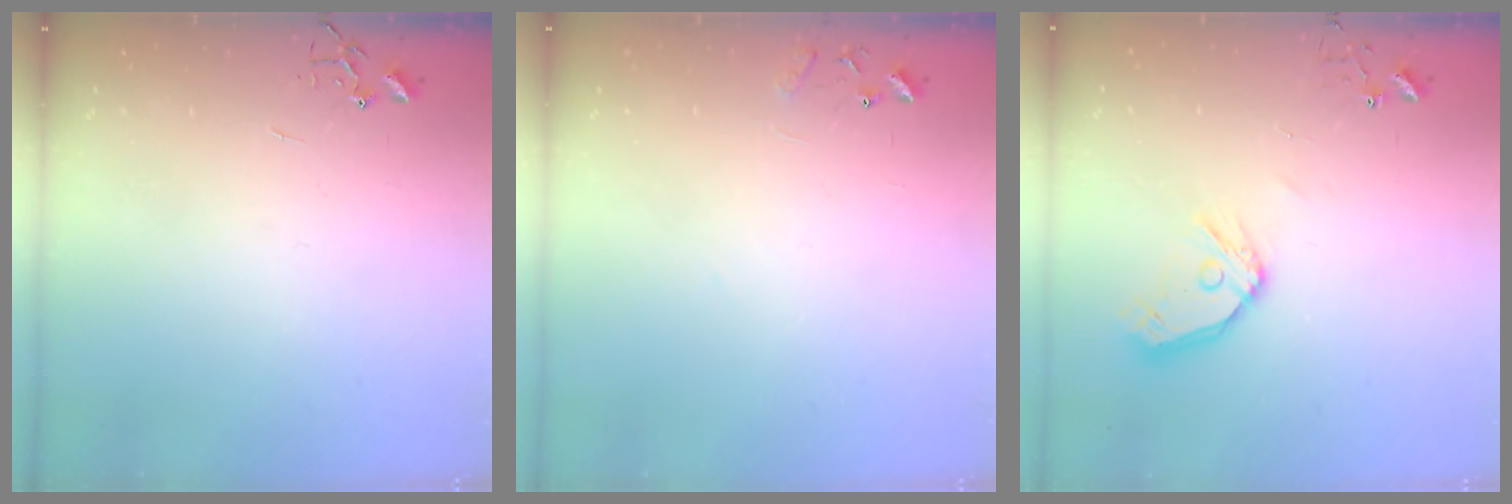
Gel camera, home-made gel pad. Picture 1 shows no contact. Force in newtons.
{"total": 8.3, "press": 8.3, "slide": 0.6}
{"total": 11.3, "press": 11.3, "slide": 1.3}